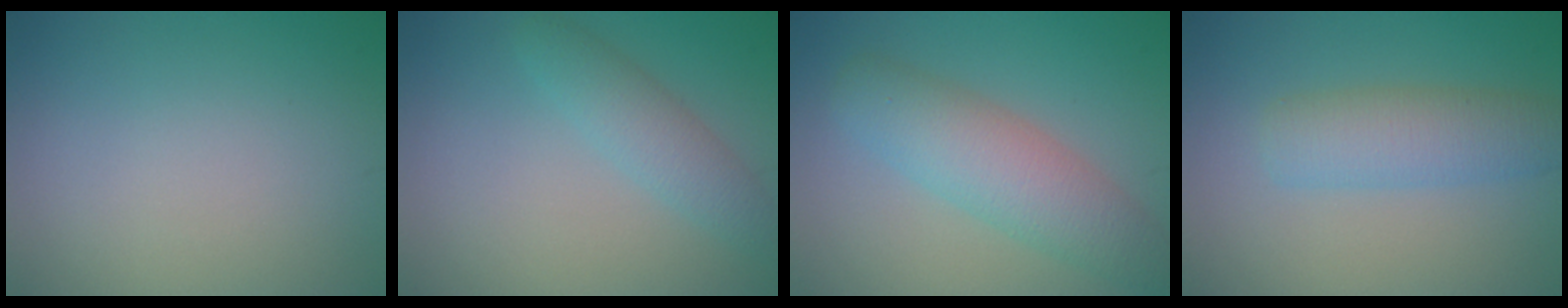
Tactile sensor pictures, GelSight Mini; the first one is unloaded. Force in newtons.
{"total": 2.8, "press": 2.8, "slide": 0.1}
{"total": 5.6, "press": 5.6, "slide": 0.3}
{"total": 4.2, "press": 4.2, "slide": 0.0}